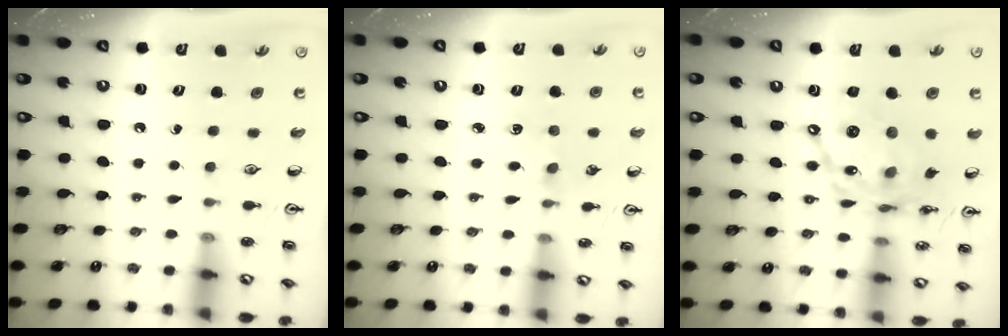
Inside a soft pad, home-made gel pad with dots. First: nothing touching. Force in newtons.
{"total": 4.0, "press": 4.0, "slide": 0.5}
{"total": 17.3, "press": 17.2, "slide": 1.3}